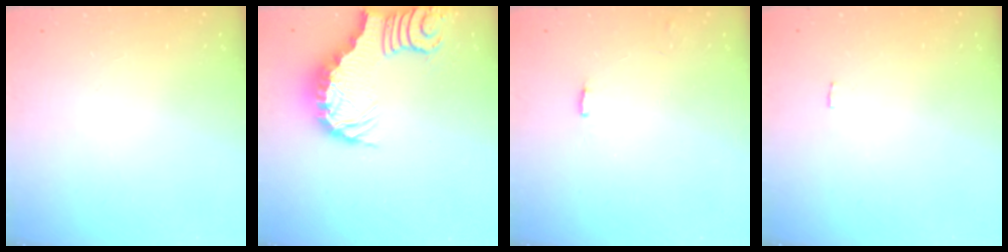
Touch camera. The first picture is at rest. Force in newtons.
{"total": 3.7, "press": 3.6, "slide": 0.7}
{"total": 1.3, "press": 1.3, "slide": 0.2}
{"total": 2.3, "press": 2.3, "slide": 0.1}